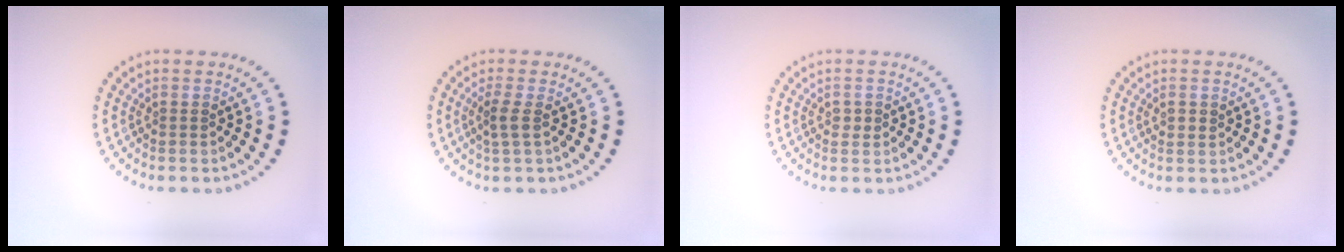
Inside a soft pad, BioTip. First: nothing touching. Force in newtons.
{"total": 1.5, "press": 1.2, "slide": 0.9}
{"total": 0.9, "press": 0.9, "slide": 0.0}
{"total": 1.0, "press": 0.9, "slide": 0.4}